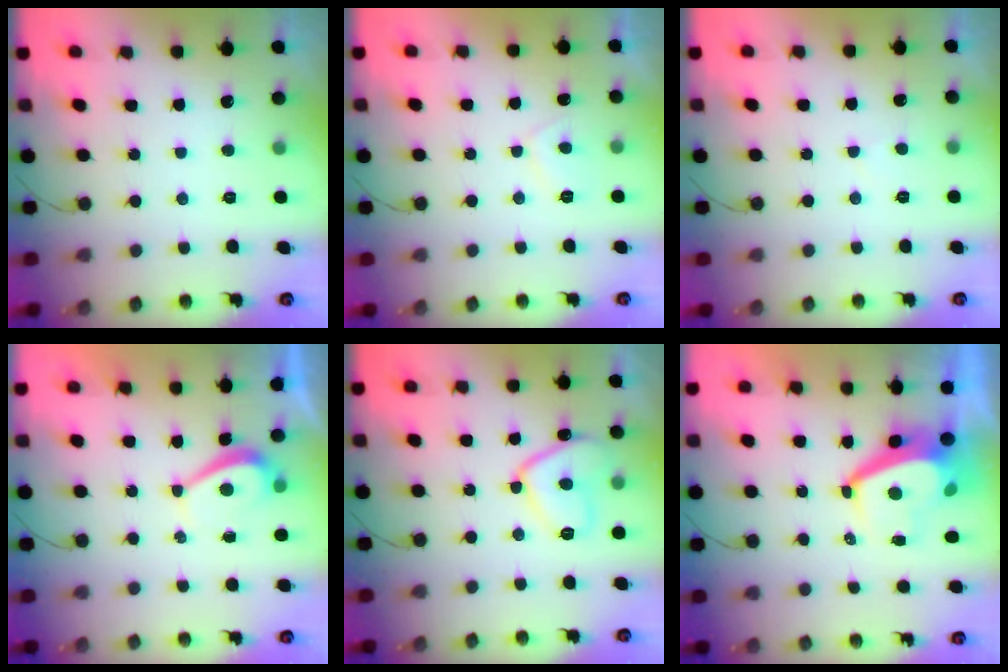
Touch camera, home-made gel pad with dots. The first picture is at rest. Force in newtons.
{"total": 2.8, "press": 2.7, "slide": 0.6}
{"total": 1.7, "press": 1.6, "slide": 0.4}
{"total": 2.7, "press": 2.7, "slide": 0.6}
{"total": 12.0, "press": 12.0, "slide": 1.3}
{"total": 6.0, "press": 5.9, "slide": 0.9}